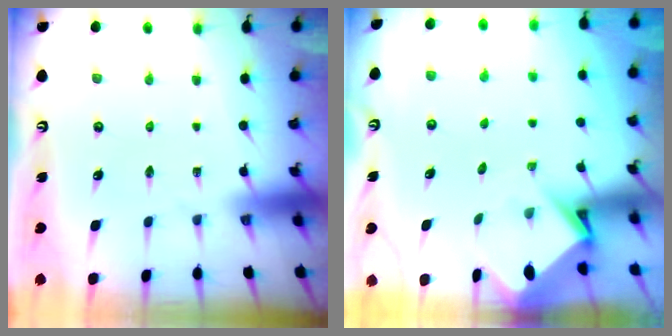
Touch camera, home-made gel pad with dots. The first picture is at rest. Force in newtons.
{"total": 3.3, "press": 3.3, "slide": 0.3}